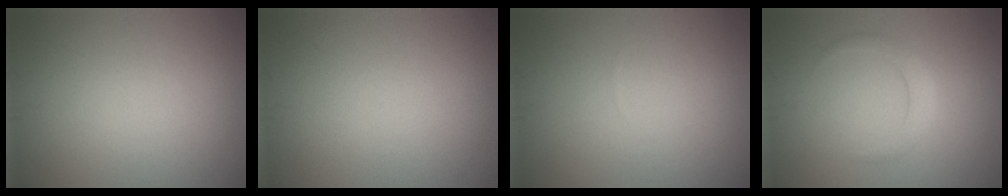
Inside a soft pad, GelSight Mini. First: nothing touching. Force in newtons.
{"total": 0.0}
{"total": 0.0}
{"total": 1.9, "press": 1.9, "slide": 0.1}